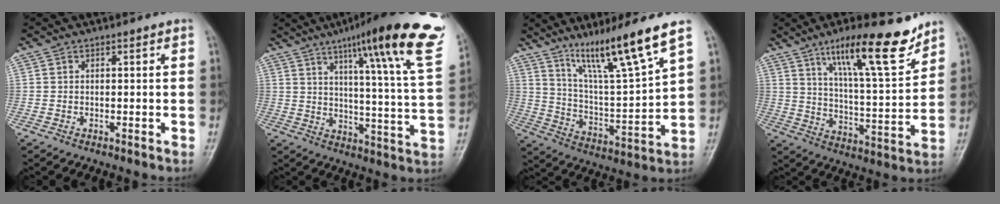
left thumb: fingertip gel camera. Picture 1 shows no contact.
{"total": 25.8, "force": [15.0, 3.1, 20.8], "torque": [-0.278, -0.050, 0.200]}
{"total": 15.8, "force": [10.7, 0.5, 11.5], "torque": [-0.193, -0.064, 0.195]}
{"total": 17.1, "force": [11.4, 3.6, 12.2], "torque": [-0.171, -0.065, 0.190]}